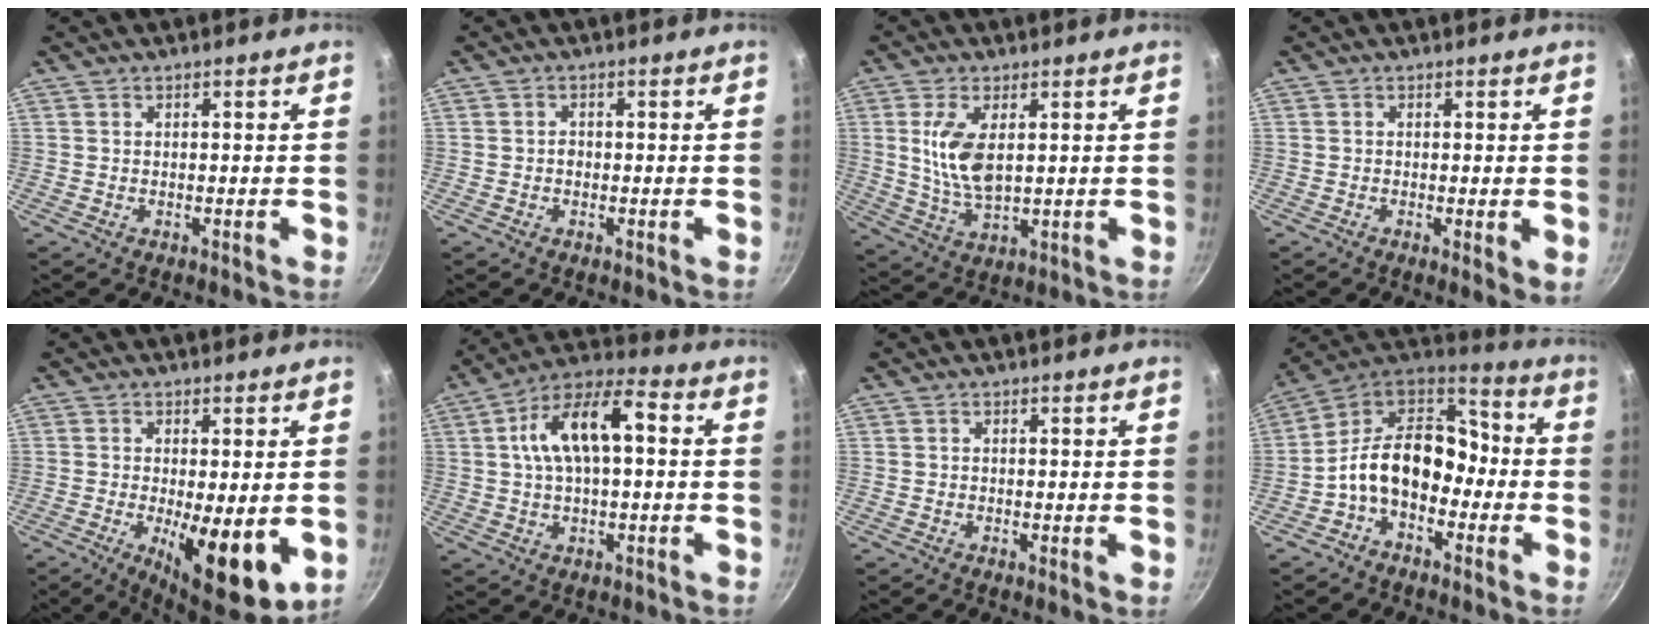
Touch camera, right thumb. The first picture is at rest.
{"total": 1.2, "force": [-0.2, 1.0, 0.7], "torque": [-0.003, 0.005, -0.006]}
{"total": 9.1, "force": [1.8, 4.4, 7.8], "torque": [-0.155, -0.014, 0.045]}
{"total": 3.1, "force": [-0.4, 0.6, 3.1], "torque": [-0.052, -0.013, -0.010]}
{"total": 13.3, "force": [-3.0, 4.4, 12.2], "torque": [-0.176, -0.027, -0.030]}
{"total": 13.8, "force": [2.2, 6.5, 12.0], "torque": [-0.214, 0.034, 0.030]}
{"total": 1.1, "force": [-0.1, 0.1, 1.0], "torque": [-0.022, -0.005, -0.003]}
{"total": 15.3, "force": [-3.4, 10.2, 10.9], "torque": [-0.154, 0.069, -0.072]}